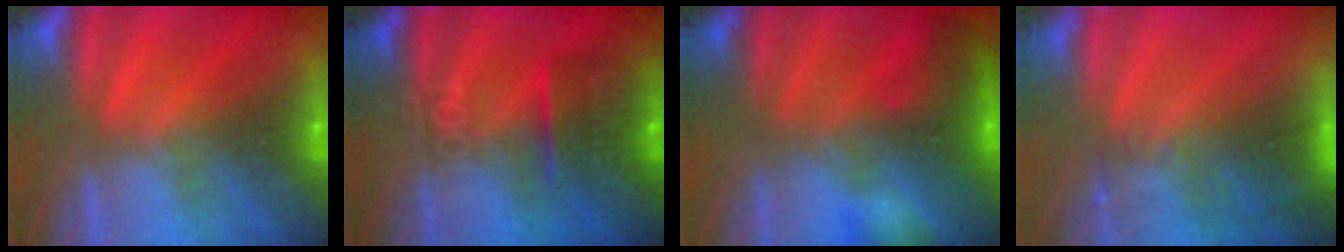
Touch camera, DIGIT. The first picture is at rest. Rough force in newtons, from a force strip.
{"total": 8.3}
{"total": 6.5}
{"total": 2.9}